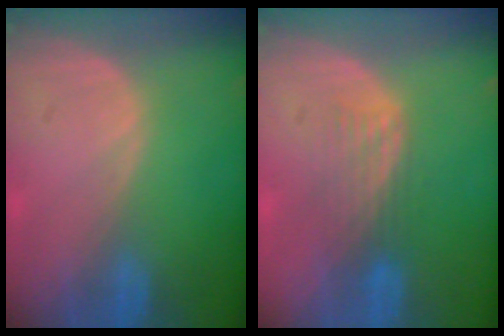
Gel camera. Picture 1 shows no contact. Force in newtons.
{"total": 4.3, "press": 3.6, "slide": 2.4}